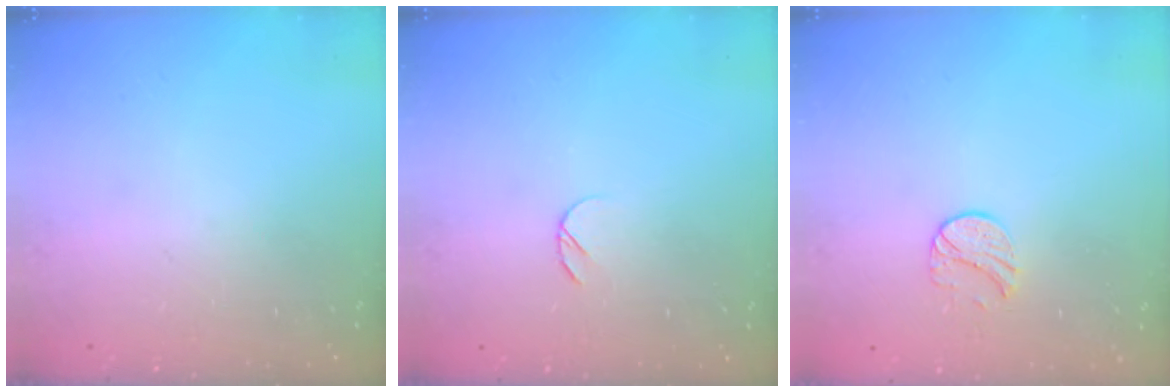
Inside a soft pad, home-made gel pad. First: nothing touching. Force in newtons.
{"total": 3.2, "press": 3.2, "slide": 0.3}
{"total": 7.3, "press": 7.3, "slide": 0.6}